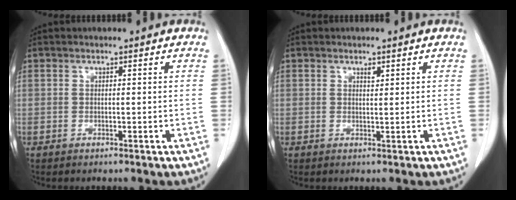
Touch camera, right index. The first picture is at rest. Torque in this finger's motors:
{"motor_torque": [0.02, 0.01, 0.00, 0.00]}